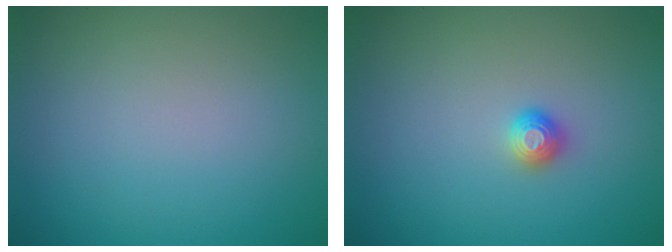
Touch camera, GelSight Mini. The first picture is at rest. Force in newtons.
{"total": 1.1, "press": 1.1, "slide": 0.1}